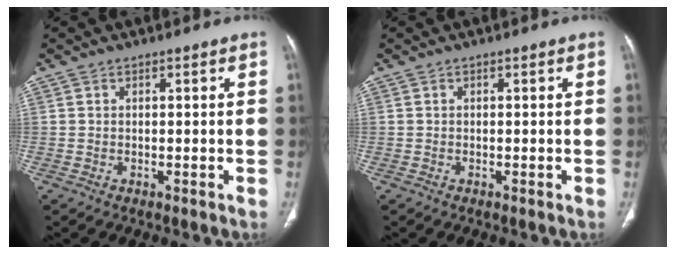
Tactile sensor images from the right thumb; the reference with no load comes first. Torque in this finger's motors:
{"motor_torque": [0.25, 0.03, -0.35, 0.26, 0.11]}